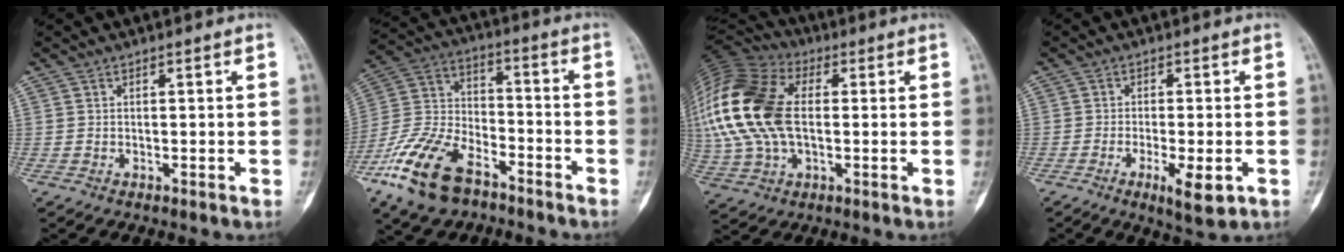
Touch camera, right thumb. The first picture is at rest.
{"total": 17.2, "force": [-10.5, 8.9, 10.3], "torque": [-0.211, 0.053, -0.204]}
{"total": 23.0, "force": [1.7, 13.8, 18.4], "torque": [-0.424, 0.010, 0.027]}
{"total": 6.2, "force": [-2.4, 1.7, 5.5], "torque": [-0.092, -0.009, -0.036]}